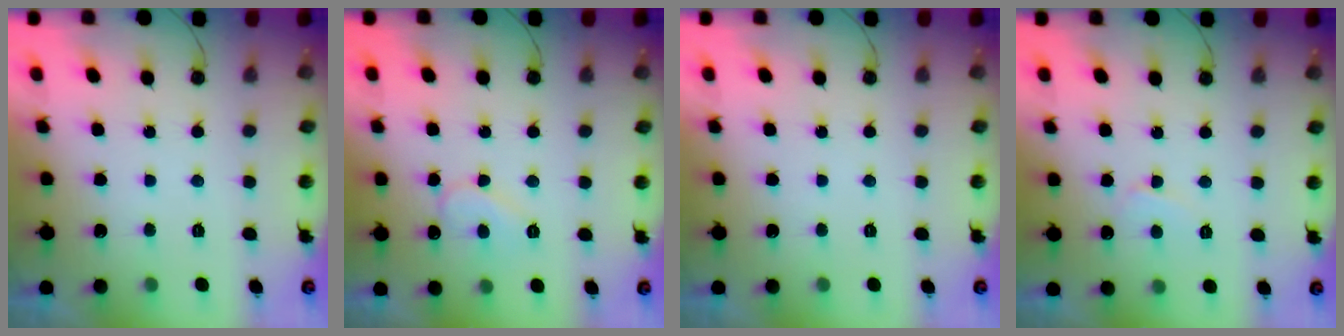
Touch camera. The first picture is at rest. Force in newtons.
{"total": 8.1, "press": 8.0, "slide": 0.3}
{"total": 0.0}
{"total": 3.9, "press": 3.8, "slide": 0.4}